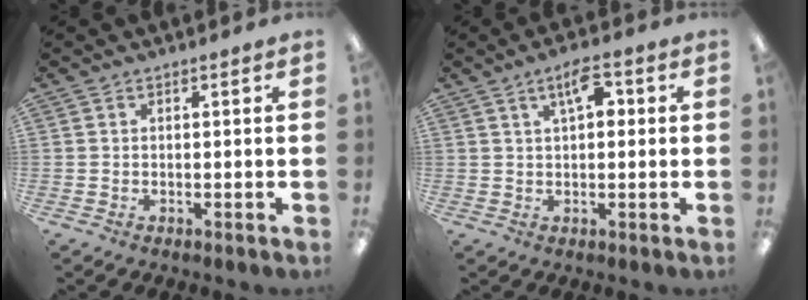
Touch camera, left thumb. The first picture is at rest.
{"total": 6.1, "force": [2.4, 2.6, 5.0], "torque": [-0.077, 0.000, 0.036]}